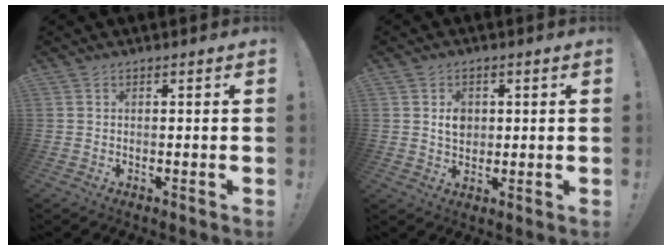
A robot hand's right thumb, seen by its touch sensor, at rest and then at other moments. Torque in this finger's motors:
{"motor_torque": [0.60, 0.90, 0.11, -0.13, 0.00]}